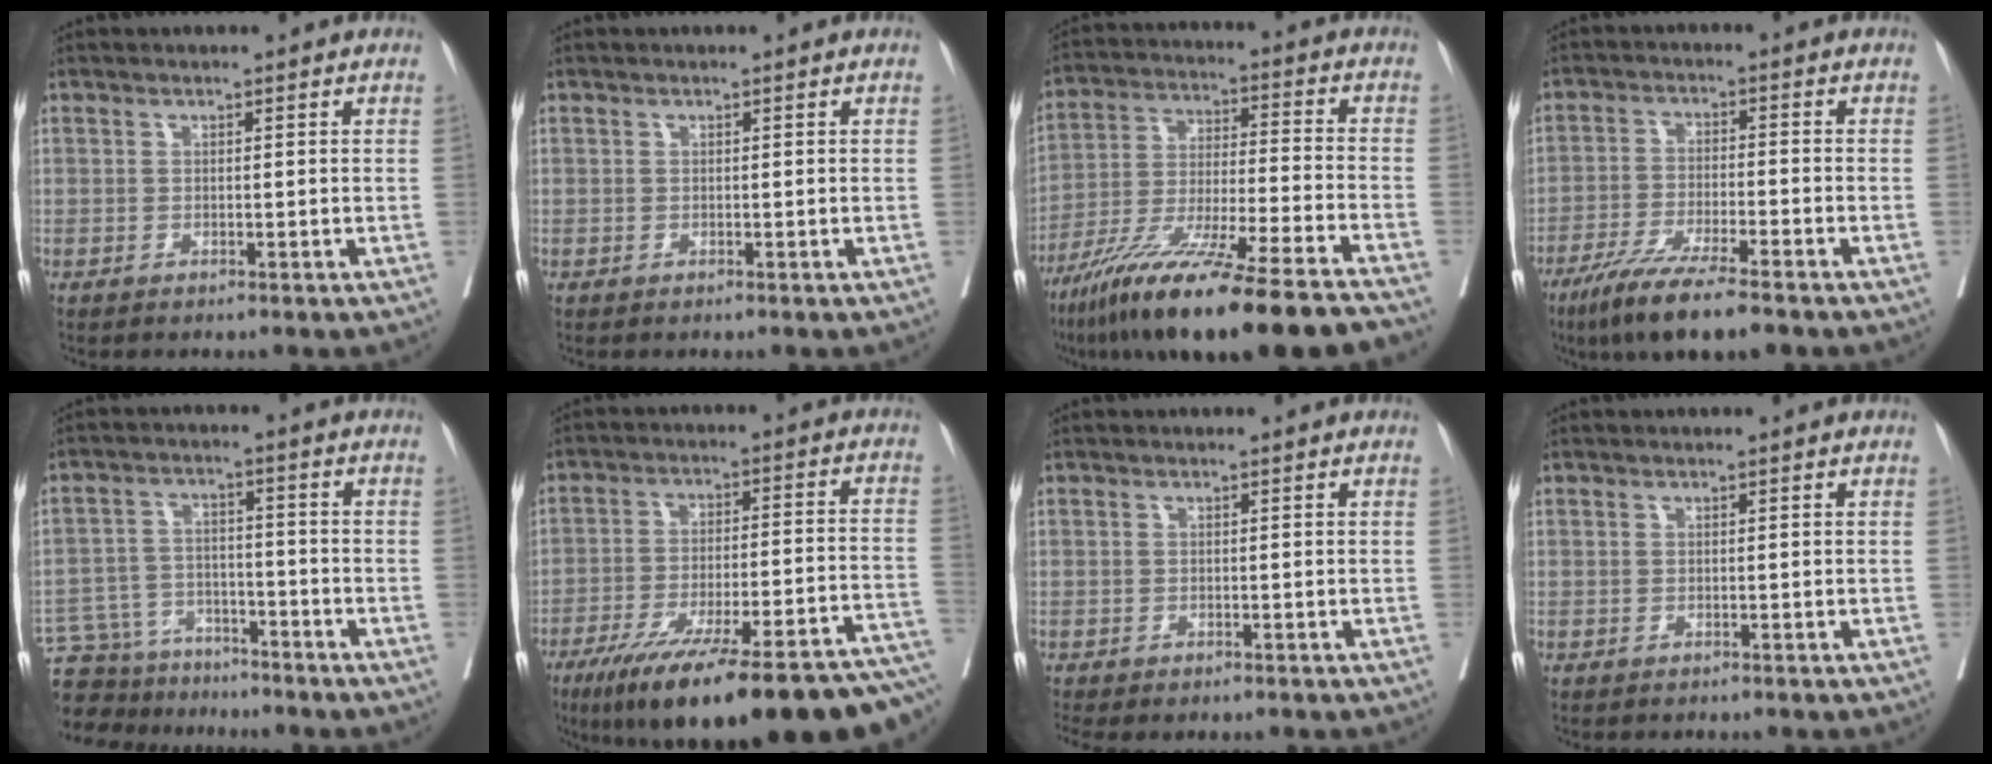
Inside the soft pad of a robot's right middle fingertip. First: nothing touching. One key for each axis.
{"total": 0.0}
{"total": 22.6, "fx": -17.4, "fy": 0.1, "fz": 14.4, "tx": -0.222, "ty": -0.049, "tz": -0.294}
{"total": 10.5, "fx": -7.7, "fy": 0.9, "fz": 7.1, "tx": -0.123, "ty": -0.027, "tz": -0.130}
{"total": 12.2, "fx": -10.6, "fy": 5.6, "fz": 2.4, "tx": -0.055, "ty": 0.026, "tz": -0.164}
{"total": 28.4, "fx": -21.1, "fy": 3.4, "fz": 18.7, "tx": -0.201, "ty": -0.015, "tz": -0.300}
{"total": 3.4, "fx": -2.8, "fy": 1.5, "fz": 1.3, "tx": -0.015, "ty": -0.007, "tz": -0.040}
{"total": 1.0, "fx": -1.0, "fy": 0.3, "fz": 0.2, "tx": -0.008, "ty": -0.002, "tz": -0.015}